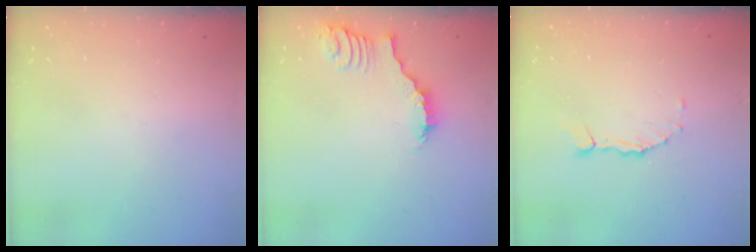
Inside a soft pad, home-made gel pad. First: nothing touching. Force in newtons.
{"total": 2.2, "press": 2.1, "slide": 0.4}
{"total": 1.7, "press": 1.7, "slide": 0.2}